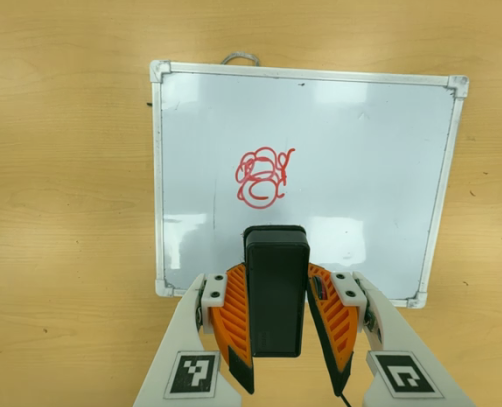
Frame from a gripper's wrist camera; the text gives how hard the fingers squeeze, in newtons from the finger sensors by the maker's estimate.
{"total": 6.0, "left": 4.8, "right": 7.3}